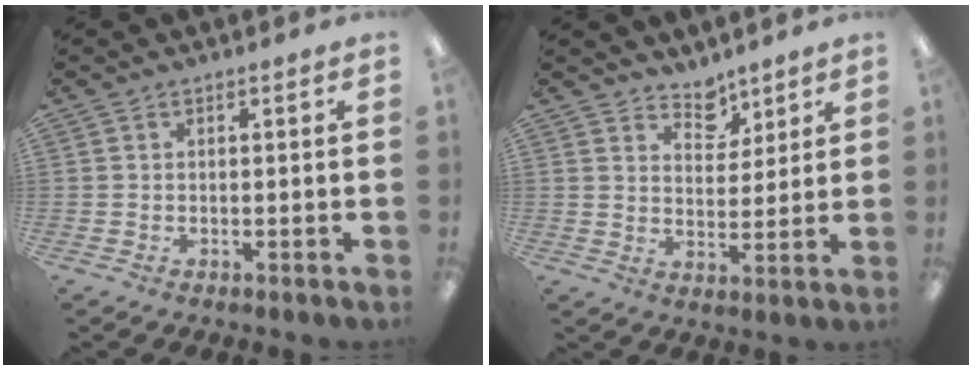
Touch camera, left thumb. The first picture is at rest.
{"total": 6.2, "force": [5.3, 3.2, 0.8], "torque": [-0.005, -0.039, 0.096]}